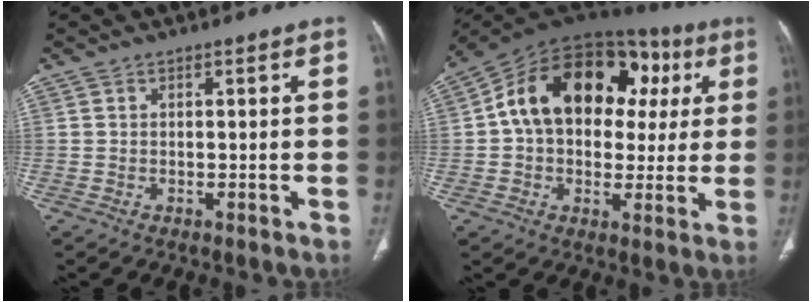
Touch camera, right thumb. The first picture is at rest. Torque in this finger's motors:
{"motor_torque": [2.36, 2.65, 0.76, -0.20, 0.47]}